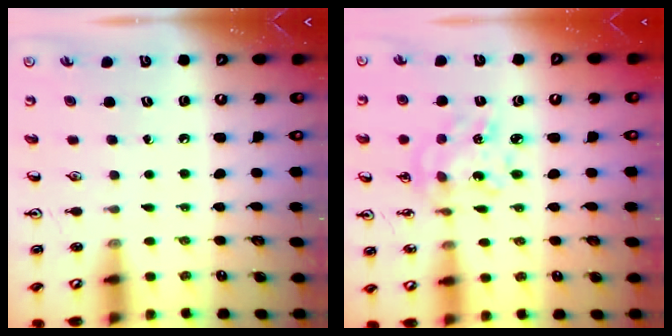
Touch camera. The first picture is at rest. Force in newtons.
{"total": 7.1, "press": 7.1, "slide": 0.4}